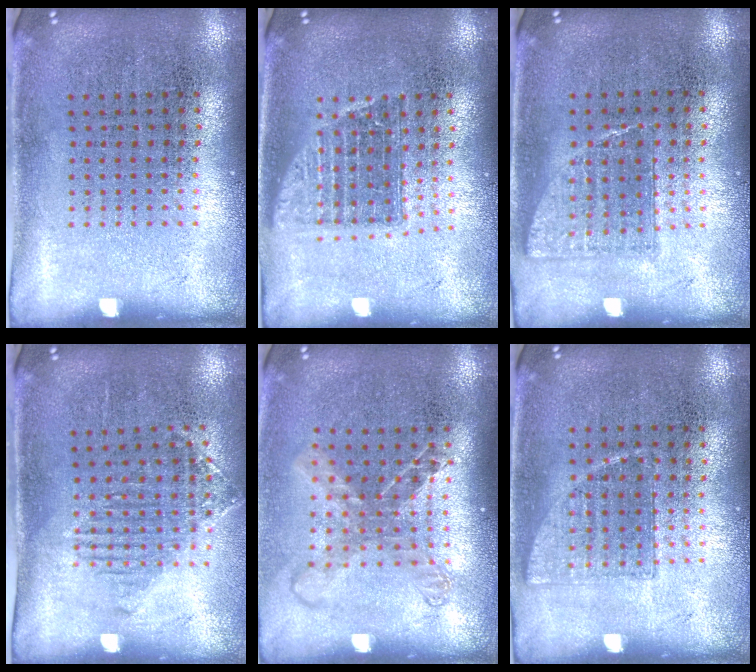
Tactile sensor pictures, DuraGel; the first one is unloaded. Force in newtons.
{"total": 1.4, "press": 1.2, "slide": 0.8}
{"total": 0.8, "press": 0.7, "slide": 0.2}
{"total": 1.2, "press": 1.1, "slide": 0.5}
{"total": 1.5, "press": 1.3, "slide": 0.9}
{"total": 0.6, "press": 0.6, "slide": 0.3}